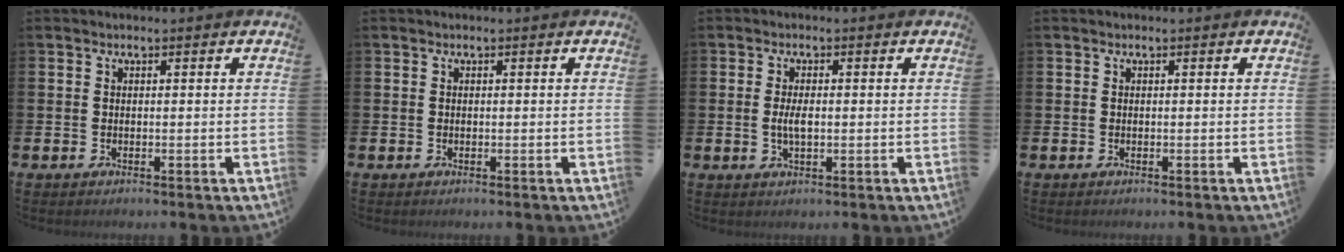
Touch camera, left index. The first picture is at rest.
{"total": 0.0}
{"total": 2.8, "force": [-0.1, 1.1, 2.5], "torque": [-0.044, 0.000, -0.004]}
{"total": 0.0}